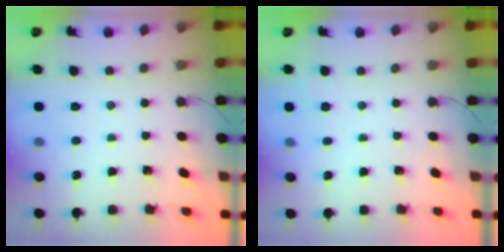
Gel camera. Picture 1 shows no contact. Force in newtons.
{"total": 2.0, "press": 1.4, "slide": 1.4}